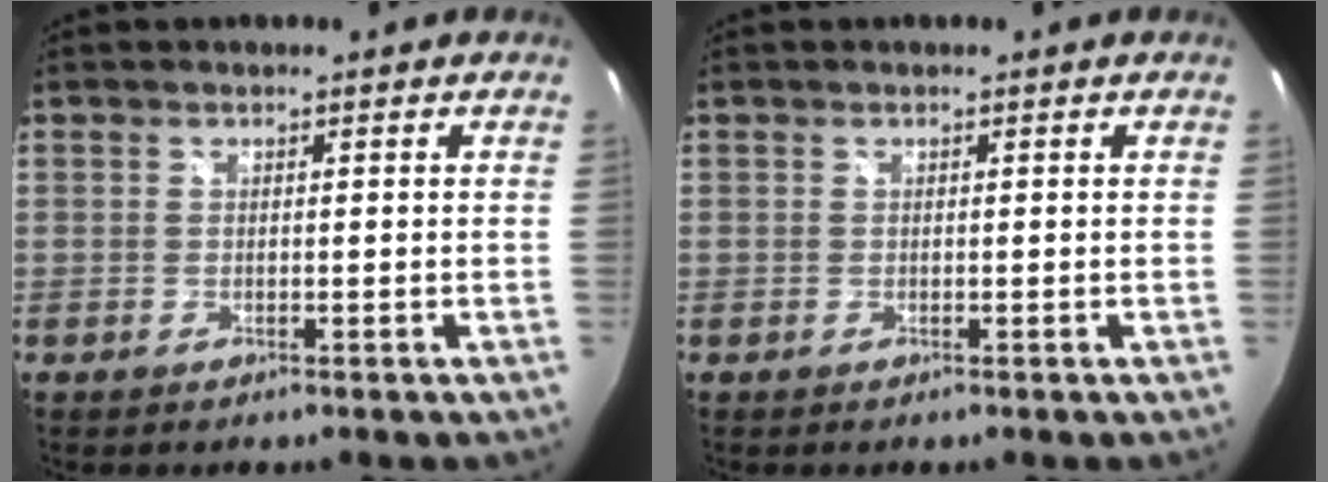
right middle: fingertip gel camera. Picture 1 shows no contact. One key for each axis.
{"total": 0.0}